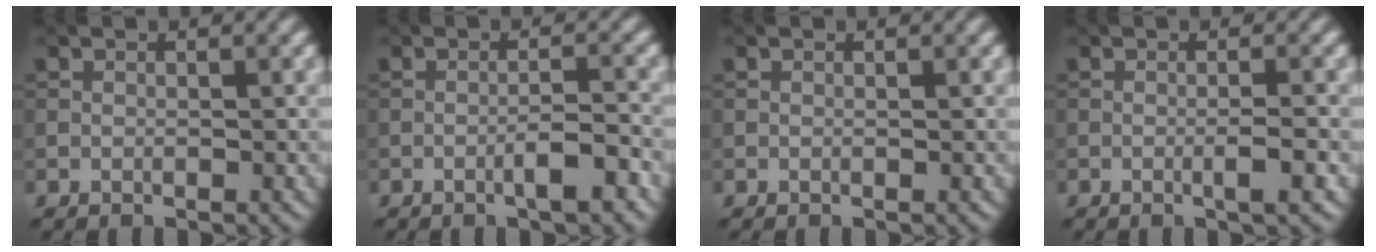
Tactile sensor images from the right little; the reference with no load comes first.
{"total": 2.7, "force": [-1.3, 0.4, 2.3], "torque": [-0.036, 0.009, -0.026]}
{"total": 0.0}
{"total": 1.9, "force": [-0.6, 0.2, 1.8], "torque": [-0.026, 0.003, -0.013]}